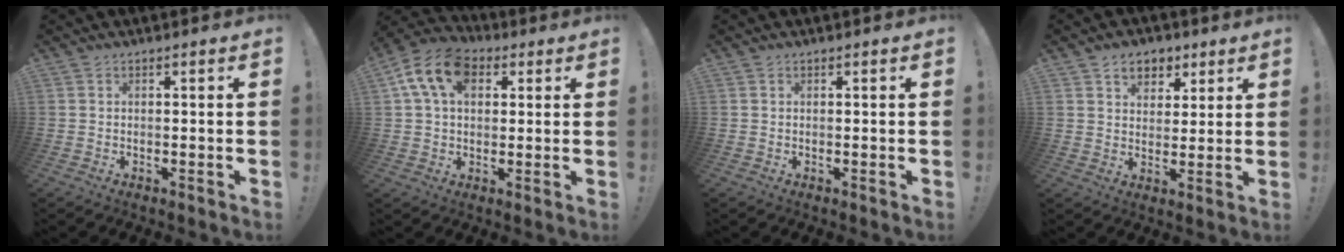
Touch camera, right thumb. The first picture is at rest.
{"total": 13.1, "force": [4.7, 8.8, 8.6], "torque": [-0.151, -0.002, 0.089]}
{"total": 0.0}
{"total": 7.6, "force": [4.2, 5.8, 2.4], "torque": [-0.024, -0.023, 0.078]}